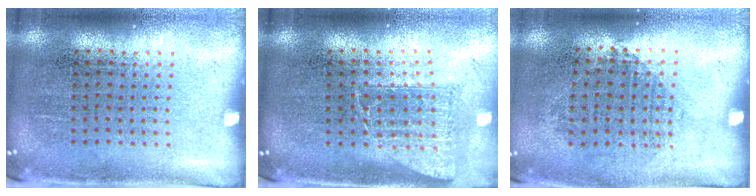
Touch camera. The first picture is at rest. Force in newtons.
{"total": 1.4, "press": 1.1, "slide": 0.9}
{"total": 0.9, "press": 0.8, "slide": 0.4}